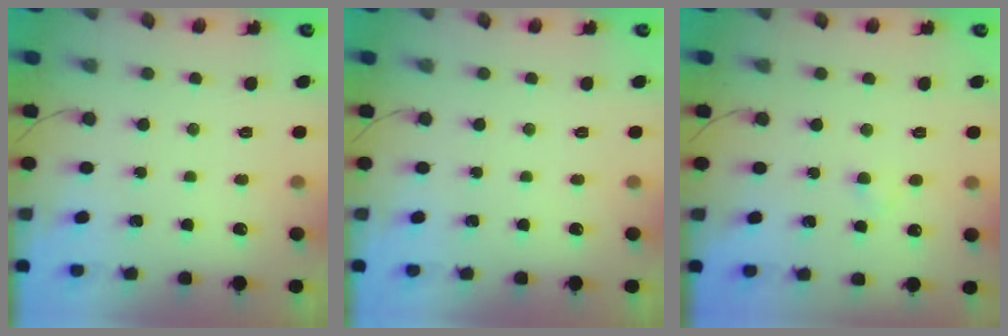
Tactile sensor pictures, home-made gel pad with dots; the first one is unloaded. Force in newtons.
{"total": 0.0}
{"total": 1.7, "press": 1.4, "slide": 0.8}